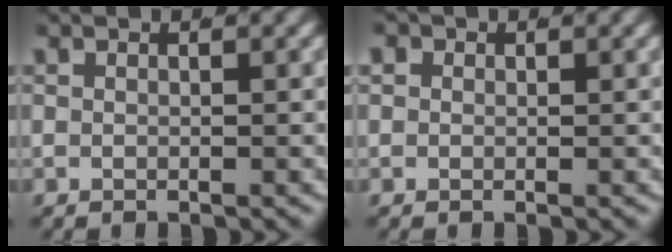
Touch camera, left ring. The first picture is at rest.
{"total": 1.8, "force": [0.4, 1.7, 0.5], "torque": [-0.014, 0.001, 0.001]}